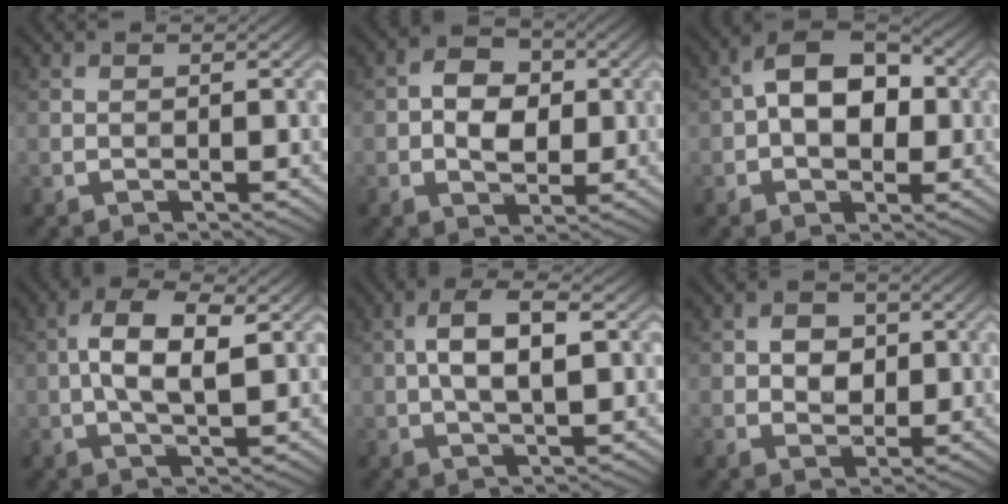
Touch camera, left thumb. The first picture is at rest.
{"total": 5.5, "force": [0.0, 4.0, 3.8], "torque": [-0.062, 0.001, -0.004]}
{"total": 9.2, "force": [0.6, 5.9, 7.1], "torque": [-0.114, 0.017, -0.002]}
{"total": 7.2, "force": [0.7, 3.0, 6.5], "torque": [-0.135, 0.005, 0.009]}
{"total": 6.3, "force": [0.7, 2.6, 5.7], "torque": [-0.113, 0.008, 0.010]}
{"total": 3.9, "force": [0.3, 3.1, 2.3], "torque": [-0.041, -0.002, -0.002]}